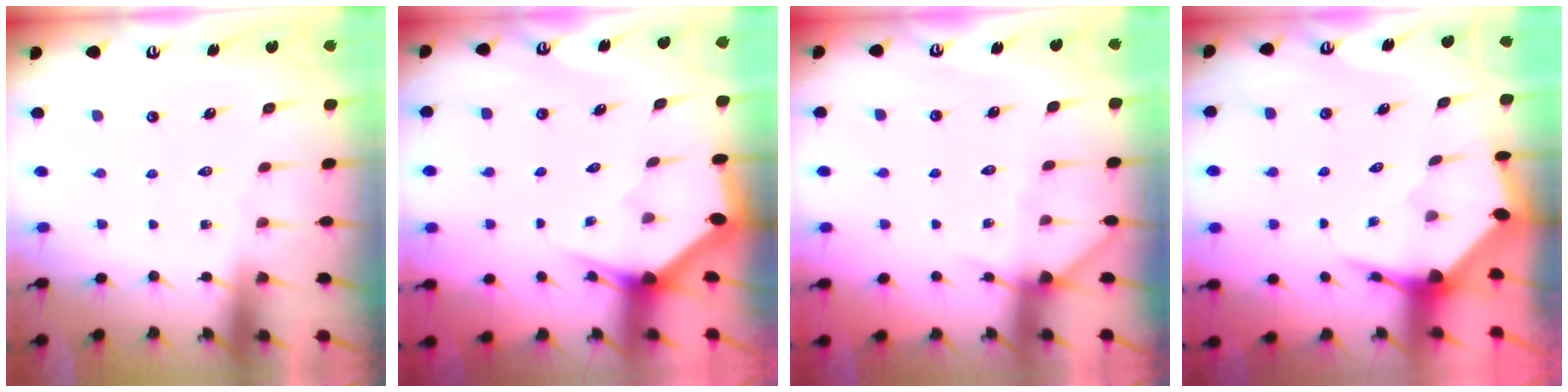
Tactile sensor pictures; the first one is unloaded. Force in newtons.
{"total": 2.9, "press": 2.9, "slide": 0.1}
{"total": 4.4, "press": 4.3, "slide": 0.6}
{"total": 3.6, "press": 3.6, "slide": 0.5}